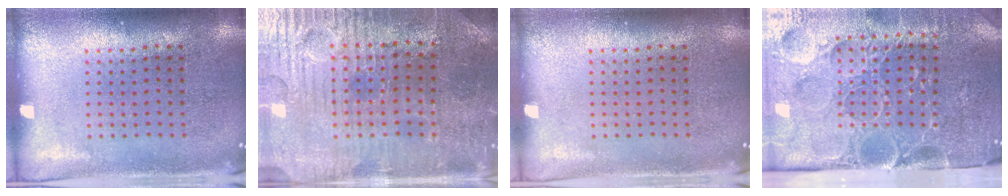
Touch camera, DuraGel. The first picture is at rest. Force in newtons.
{"total": 3.6, "press": 3.6, "slide": 0.4}
{"total": 0.0}
{"total": 5.2, "press": 4.2, "slide": 3.0}